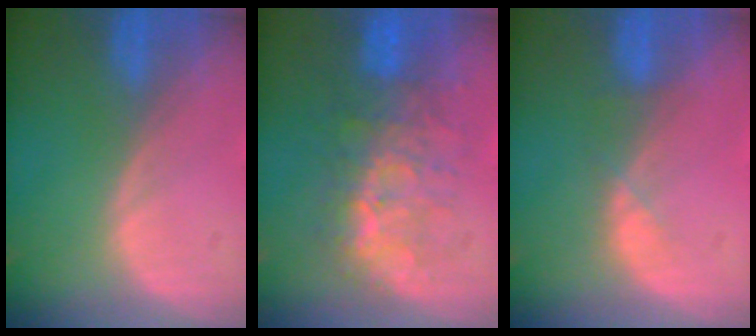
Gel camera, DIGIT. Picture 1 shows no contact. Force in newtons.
{"total": 9.3, "press": 8.5, "slide": 4.0}
{"total": 1.9, "press": 1.7, "slide": 0.9}